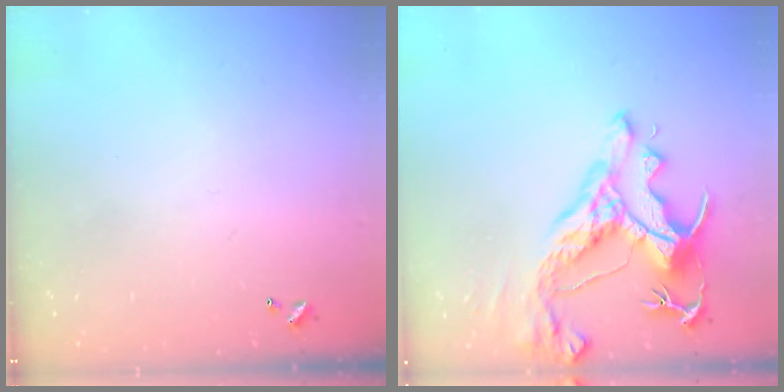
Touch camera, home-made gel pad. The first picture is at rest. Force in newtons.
{"total": 10.7, "press": 10.5, "slide": 2.2}